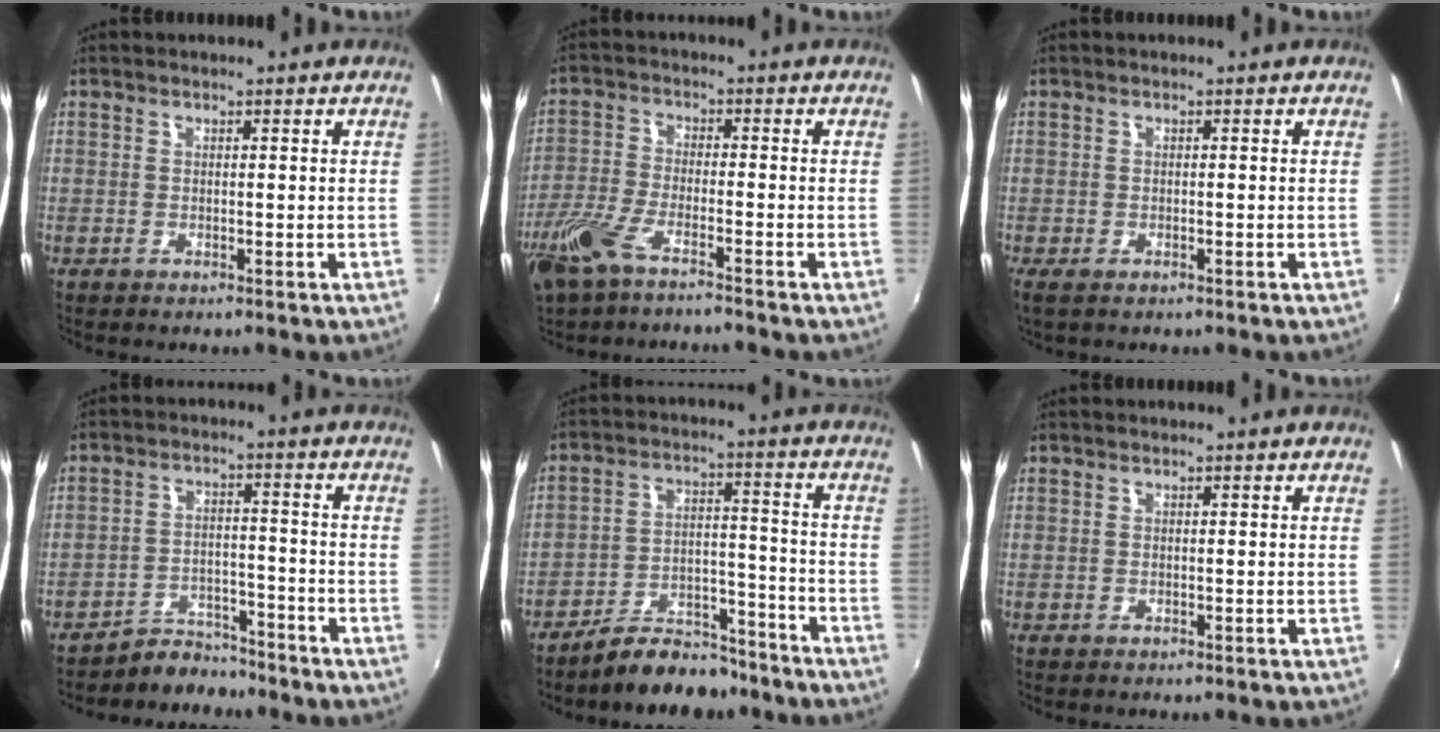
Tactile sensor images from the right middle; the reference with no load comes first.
{"total": 8.0, "force": [-5.7, 2.0, 5.2], "torque": [-0.129, -0.010, -0.117]}
{"total": 2.1, "force": [-1.3, 0.8, 1.5], "torque": [-0.028, -0.009, -0.018]}
{"total": 5.9, "force": [-5.5, 2.1, -0.1], "torque": [-0.003, 0.019, -0.087]}
{"total": 10.6, "force": [-9.2, 4.3, 3.3], "torque": [-0.058, 0.037, -0.131]}
{"total": 0.0}